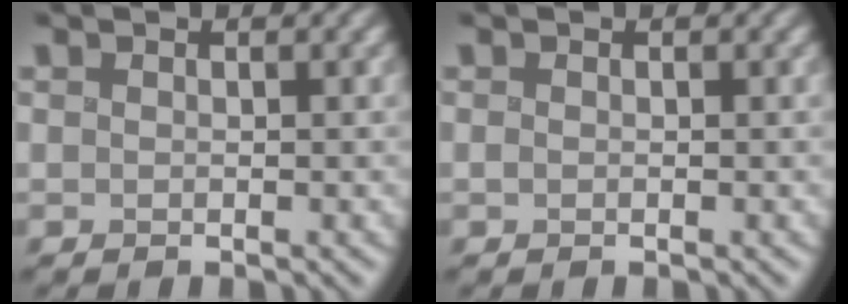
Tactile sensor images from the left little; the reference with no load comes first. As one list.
[{"total": 0.0}]